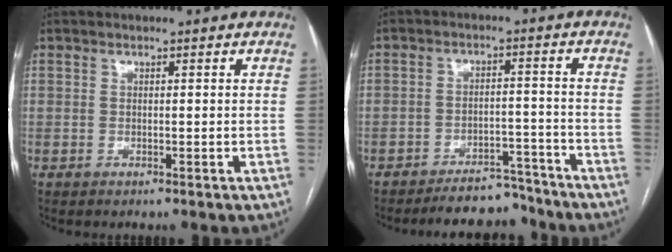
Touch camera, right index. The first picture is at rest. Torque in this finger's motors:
{"motor_torque": [-0.04, -0.02, -0.16, -0.06]}